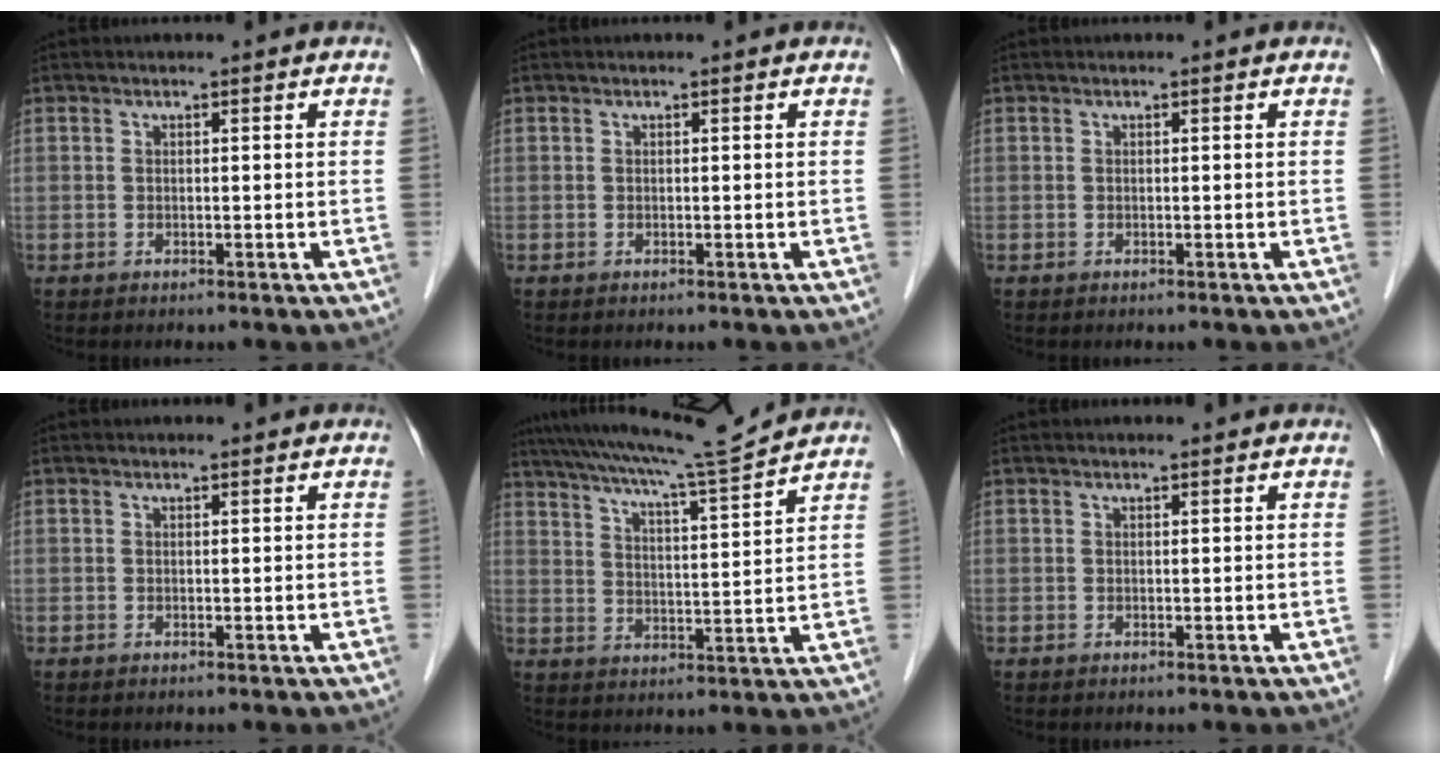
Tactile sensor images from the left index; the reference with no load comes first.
{"total": 0.0}
{"total": 0.0}
{"total": 1.3, "force": [1.3, 0.2, 0.3], "torque": [-0.008, 0.012, 0.016]}
{"total": 12.9, "force": [11.8, -2.1, 4.7], "torque": [-0.088, -0.018, 0.183]}
{"total": 1.4, "force": [1.3, 0.0, 0.4], "torque": [-0.007, 0.012, 0.020]}